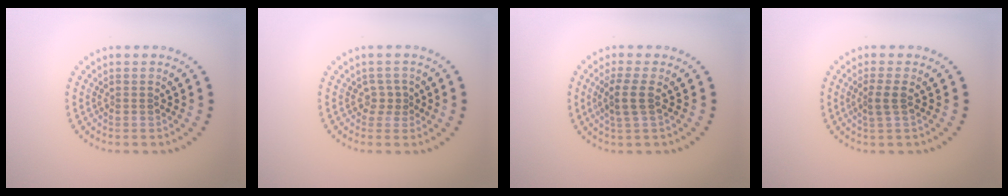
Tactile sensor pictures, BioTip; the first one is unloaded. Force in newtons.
{"total": 1.3, "press": 0.9, "slide": 0.9}
{"total": 2.2, "press": 1.9, "slide": 1.2}
{"total": 1.7, "press": 1.3, "slide": 1.0}